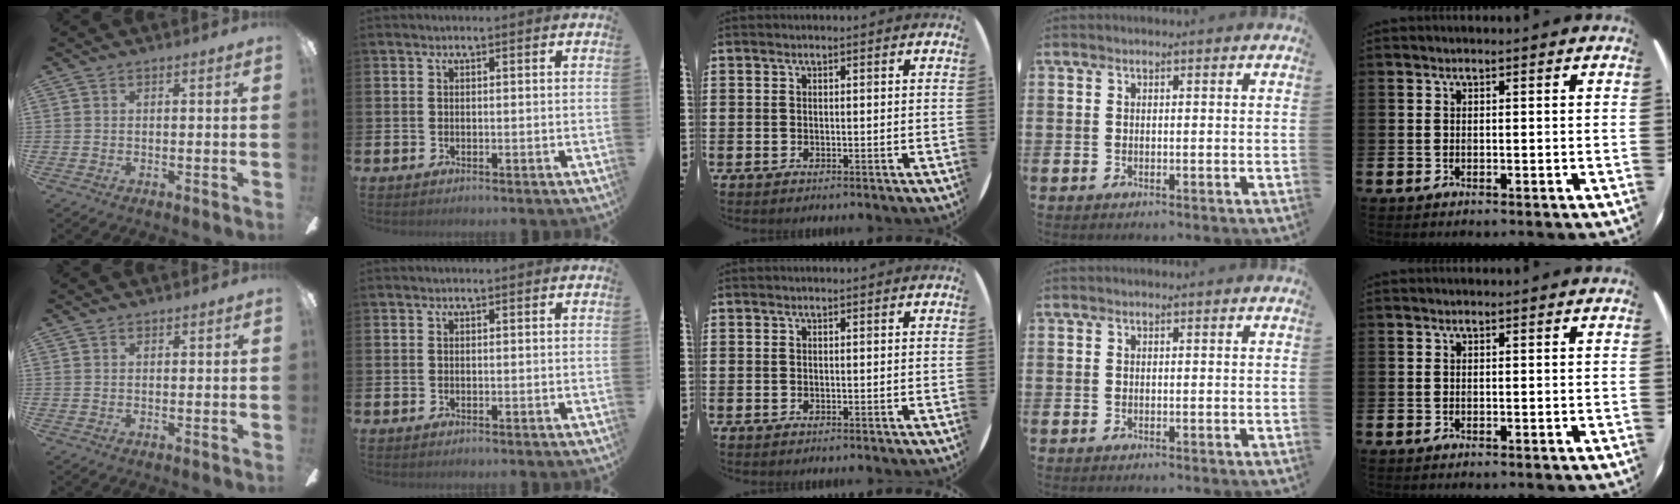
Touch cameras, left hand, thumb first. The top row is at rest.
{"thumb": {"total": 0.6, "force": [0.5, 0.2, -0.1], "torque": [0.001, 0.000, 0.010]}}